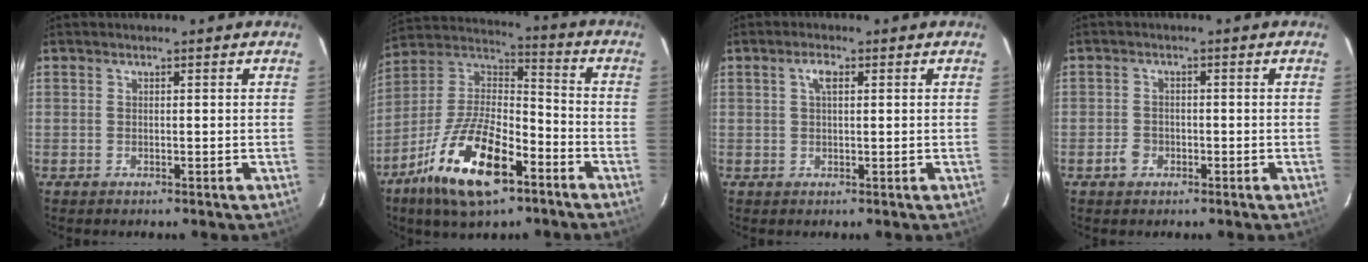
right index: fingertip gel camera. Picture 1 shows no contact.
{"total": 19.6, "force": [-10.5, 7.7, 14.6], "torque": [-0.297, -0.016, -0.193]}
{"total": 2.3, "force": [0.8, 0.9, 1.9], "torque": [-0.039, 0.007, 0.014]}
{"total": 2.6, "force": [-1.4, 2.0, 0.9], "torque": [-0.020, 0.003, -0.024]}